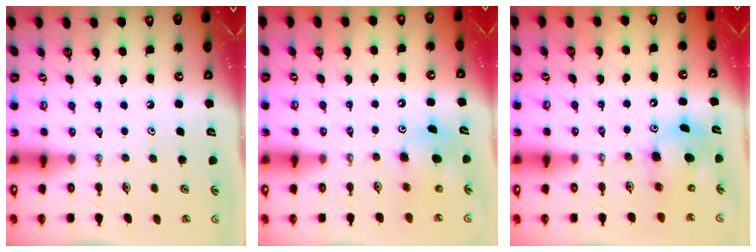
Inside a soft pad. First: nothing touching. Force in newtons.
{"total": 7.5, "press": 7.4, "slide": 1.3}
{"total": 8.2, "press": 8.0, "slide": 1.7}